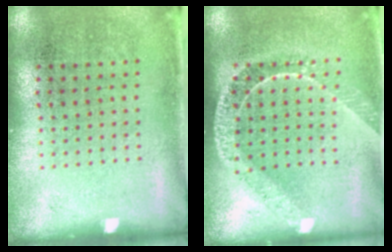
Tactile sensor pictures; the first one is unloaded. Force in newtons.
{"total": 1.7, "press": 1.4, "slide": 1.0}